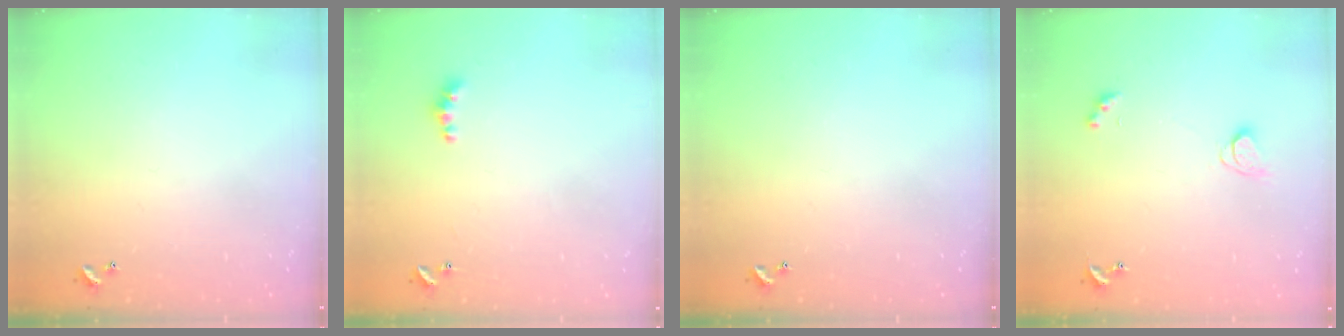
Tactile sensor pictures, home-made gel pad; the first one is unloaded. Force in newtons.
{"total": 4.2, "press": 4.2, "slide": 0.6}
{"total": 0.0}
{"total": 1.9, "press": 1.9, "slide": 0.4}